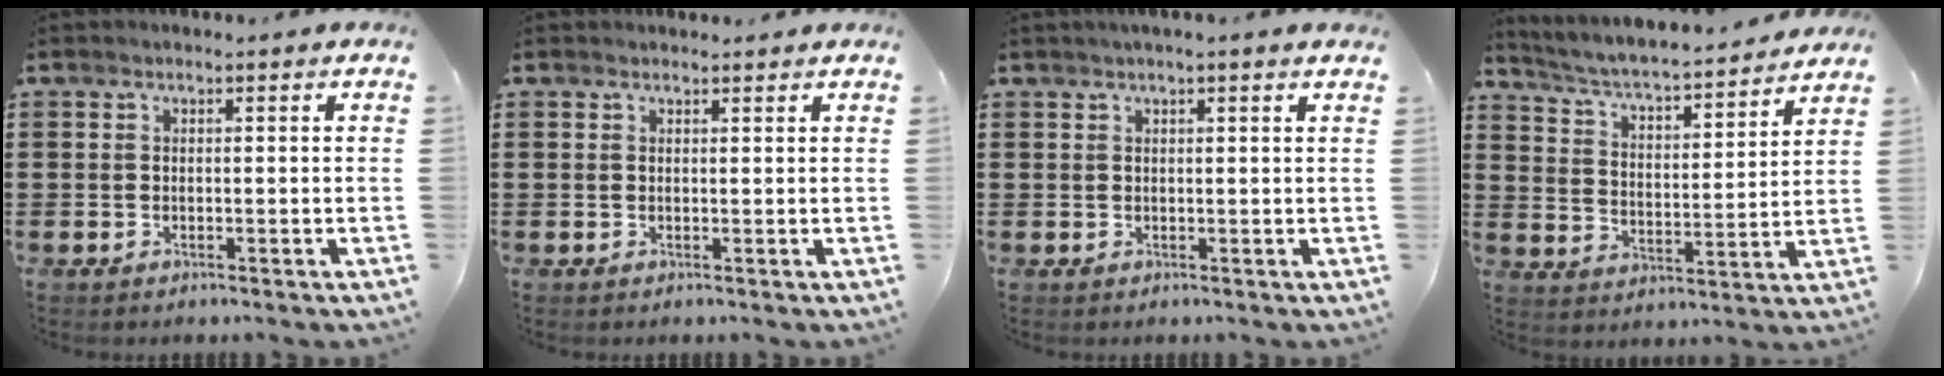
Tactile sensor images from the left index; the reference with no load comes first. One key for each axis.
{"total": 0.7, "fx": 0.7, "fy": 0.2, "fz": 0.1, "tx": -0.003, "ty": 0.001, "tz": 0.014}
{"total": 1.3, "fx": 0.9, "fy": 0.0, "fz": 1.0, "tx": -0.019, "ty": 0.000, "tz": 0.016}
{"total": 4.1, "fx": 3.9, "fy": 0.1, "fz": 1.3, "tx": -0.047, "ty": -0.035, "tz": 0.058}